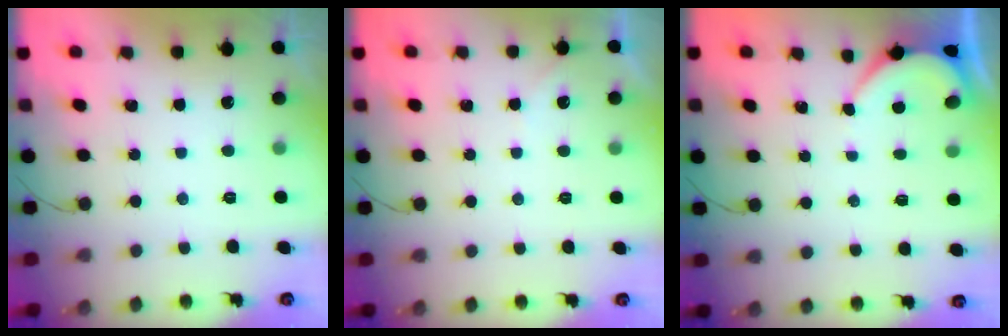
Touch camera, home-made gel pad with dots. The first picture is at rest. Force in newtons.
{"total": 2.5, "press": 2.4, "slide": 0.3}
{"total": 1.9, "press": 1.9, "slide": 0.3}